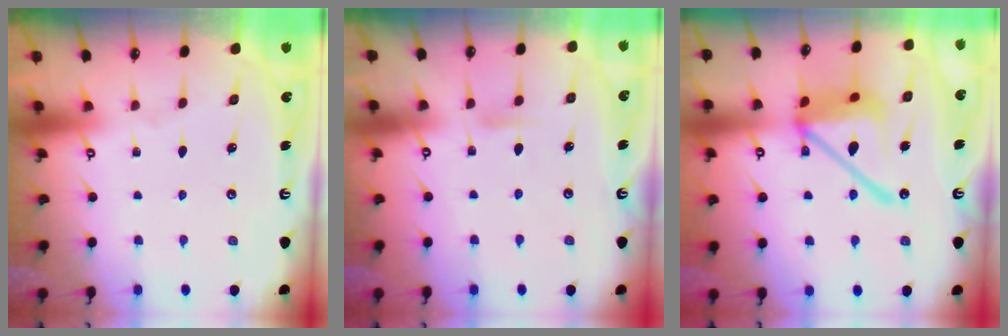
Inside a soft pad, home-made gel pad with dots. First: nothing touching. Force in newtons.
{"total": 4.8, "press": 4.8, "slide": 0.7}
{"total": 18.2, "press": 18.1, "slide": 1.6}